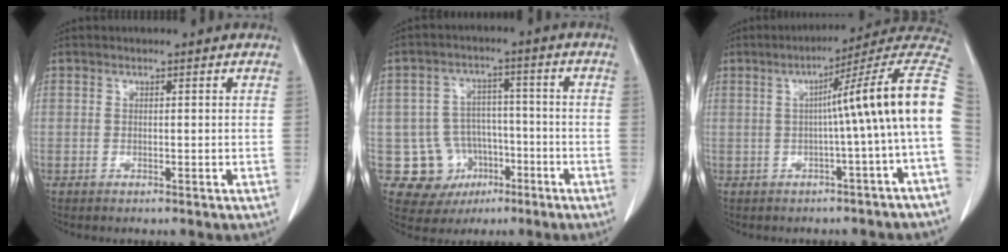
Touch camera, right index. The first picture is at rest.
{"total": 9.9, "force": [-3.4, 9.1, 1.9], "torque": [-0.033, 0.026, -0.039]}
{"total": 13.6, "force": [0.2, -1.8, 13.5], "torque": [-0.163, 0.033, -0.008]}